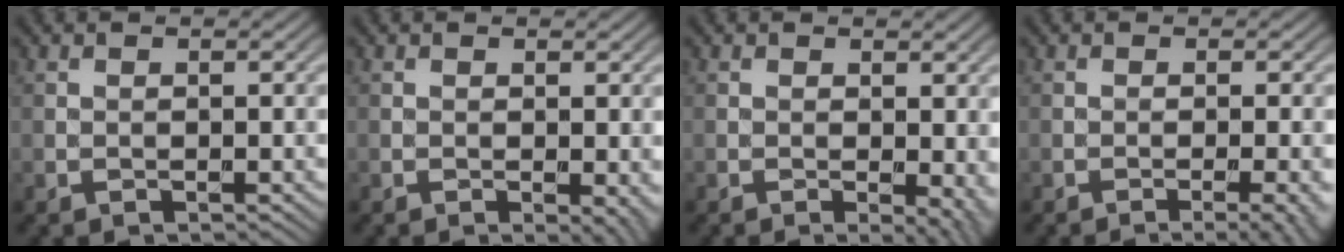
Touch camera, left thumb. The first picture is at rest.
{"total": 2.2, "force": [-0.4, 0.8, 2.0], "torque": [-0.022, -0.008, -0.004]}
{"total": 3.7, "force": [-0.3, 1.4, 3.4], "torque": [-0.038, -0.005, -0.003]}
{"total": 3.9, "force": [-1.6, 0.8, 3.5], "torque": [-0.039, 0.003, -0.024]}